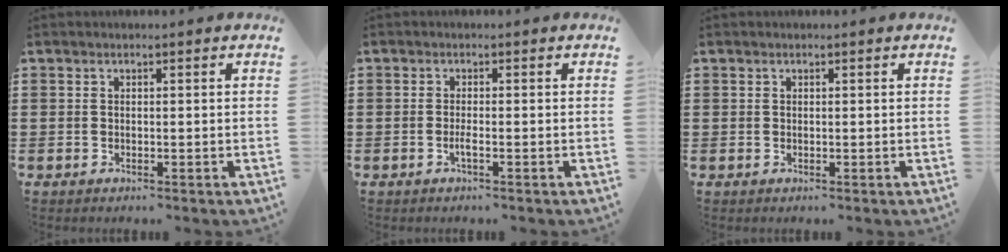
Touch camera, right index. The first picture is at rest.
{"total": 1.6, "force": [-0.7, 0.1, 1.5], "torque": [-0.033, -0.005, -0.014]}
{"total": 0.0}